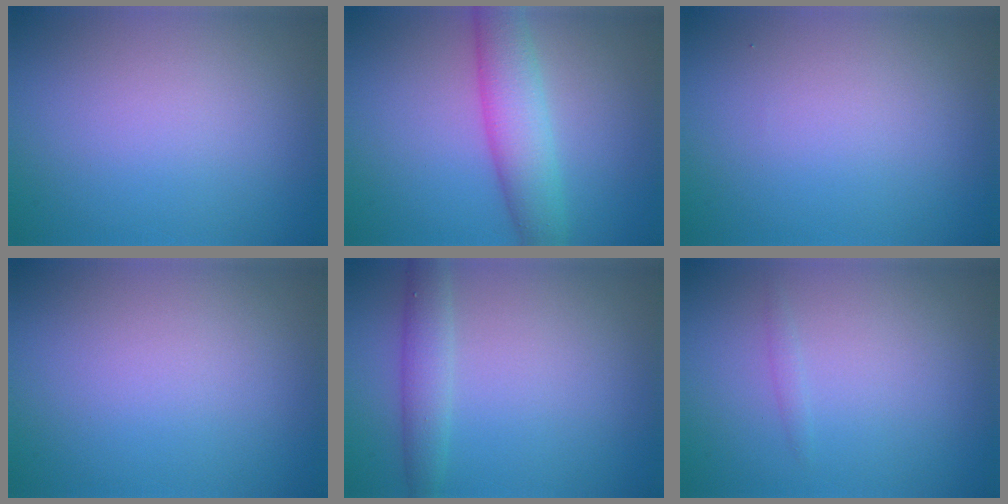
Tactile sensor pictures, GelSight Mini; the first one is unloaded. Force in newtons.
{"total": 5.2, "press": 5.2, "slide": 0.2}
{"total": 0.0}
{"total": 0.0}
{"total": 2.6, "press": 2.6, "slide": 0.0}
{"total": 0.5, "press": 0.5, "slide": 0.0}